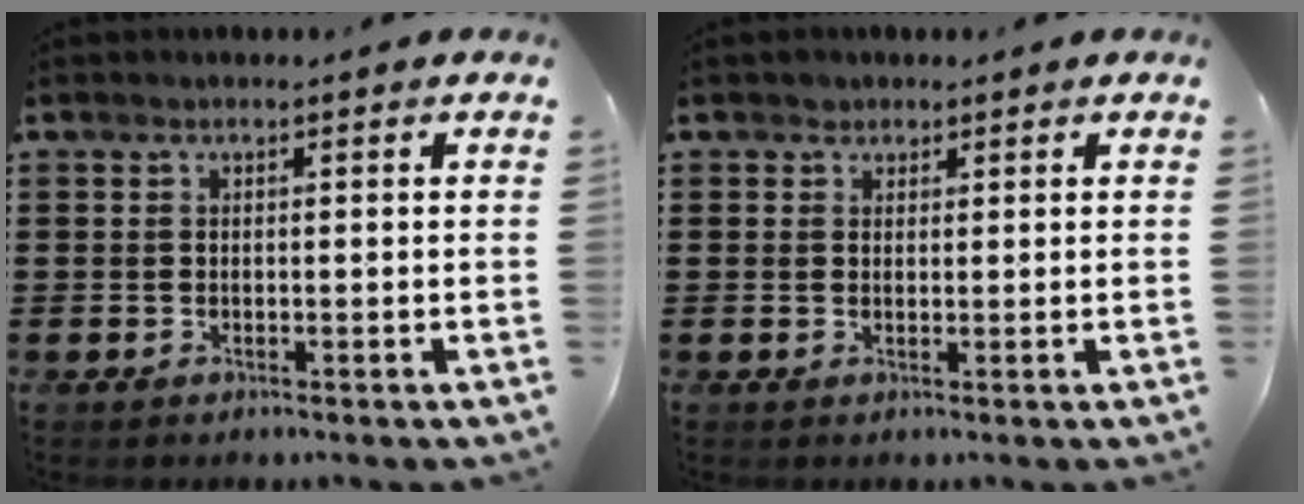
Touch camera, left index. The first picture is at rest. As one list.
[{"total": 1.3, "force": [0.9, 0.9, 0.0], "torque": [-0.002, 0.005, 0.018]}]